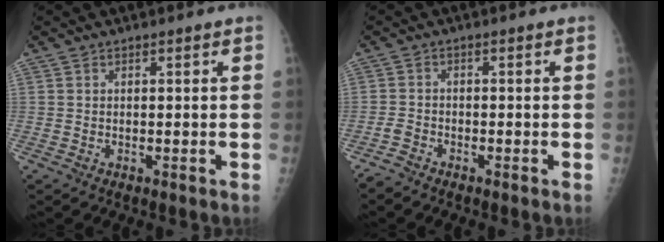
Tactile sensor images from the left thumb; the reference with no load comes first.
{"total": 2.0, "force": [-1.9, 0.6, 0.1], "torque": [-0.007, 0.002, -0.042]}